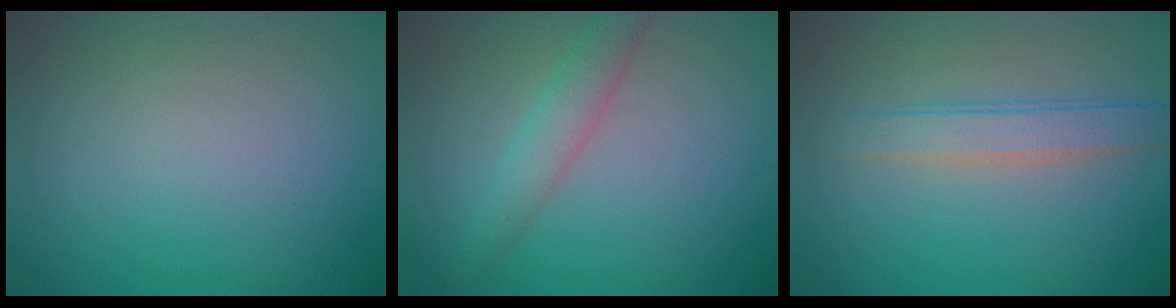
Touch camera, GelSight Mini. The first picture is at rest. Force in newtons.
{"total": 2.5, "press": 2.5, "slide": 0.1}
{"total": 2.6, "press": 2.6, "slide": 0.0}